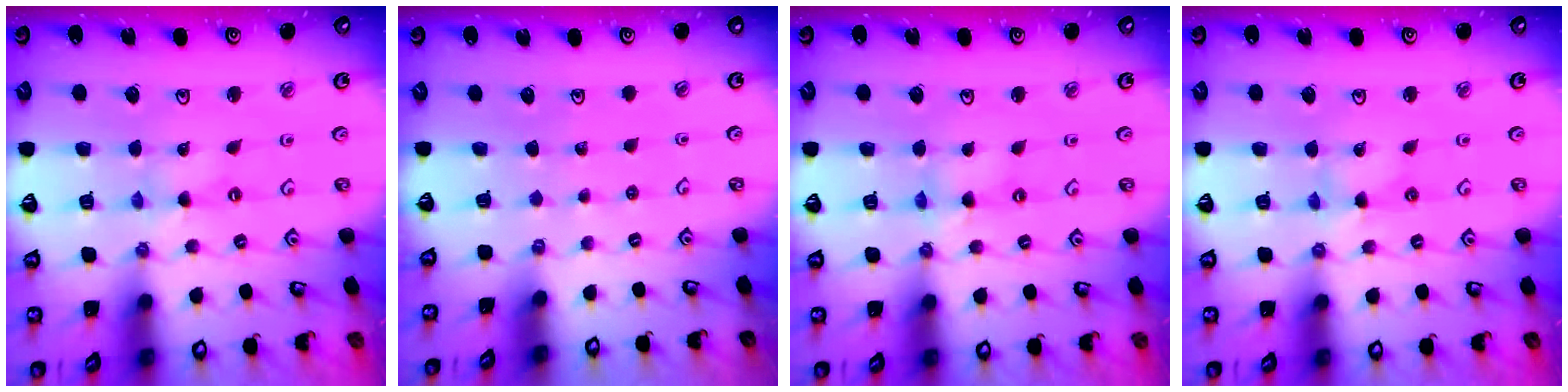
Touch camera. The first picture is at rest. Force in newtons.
{"total": 0.0}
{"total": 2.3, "press": 2.3, "slide": 0.3}
{"total": 1.4, "press": 1.4, "slide": 0.2}